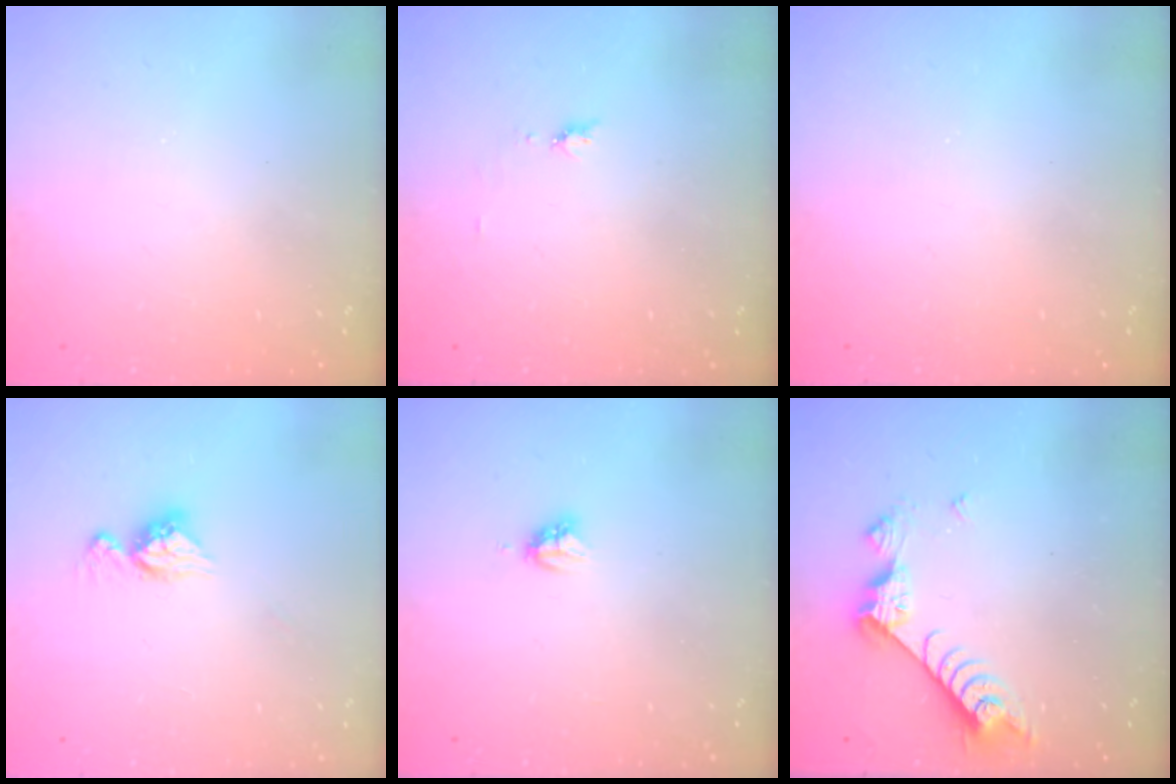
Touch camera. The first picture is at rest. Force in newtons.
{"total": 4.8, "press": 4.7, "slide": 0.6}
{"total": 0.0}
{"total": 9.4, "press": 9.4, "slide": 0.8}
{"total": 3.2, "press": 3.2, "slide": 0.4}
{"total": 8.4, "press": 8.3, "slide": 0.8}